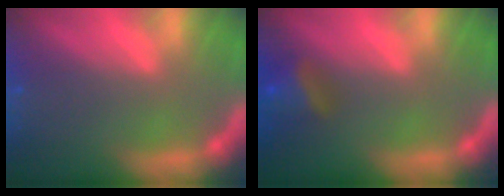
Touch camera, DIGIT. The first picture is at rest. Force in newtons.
{"total": 3.4}